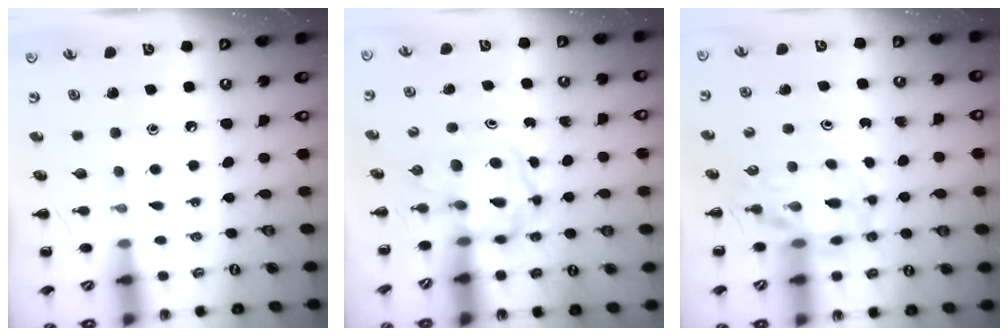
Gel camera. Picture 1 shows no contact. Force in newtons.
{"total": 3.8, "press": 3.7, "slide": 0.5}
{"total": 9.6, "press": 9.2, "slide": 2.7}